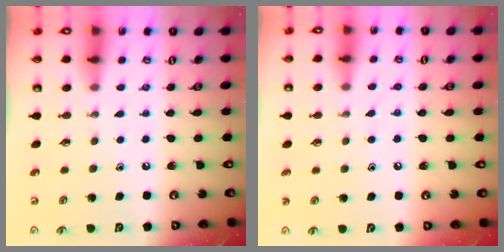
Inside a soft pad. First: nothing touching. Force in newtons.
{"total": 4.6, "press": 4.6, "slide": 0.5}